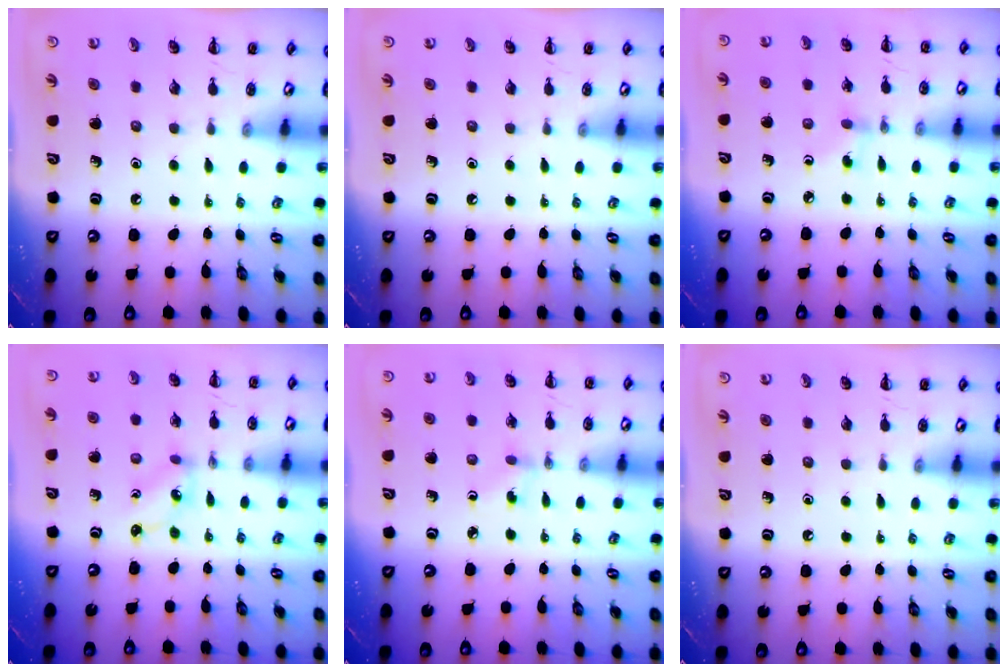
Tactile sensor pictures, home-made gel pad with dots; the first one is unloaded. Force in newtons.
{"total": 0.0}
{"total": 3.0, "press": 2.8, "slide": 1.2}
{"total": 1.4, "press": 1.4, "slide": 0.3}
{"total": 1.7, "press": 1.5, "slide": 0.9}
{"total": 0.0}